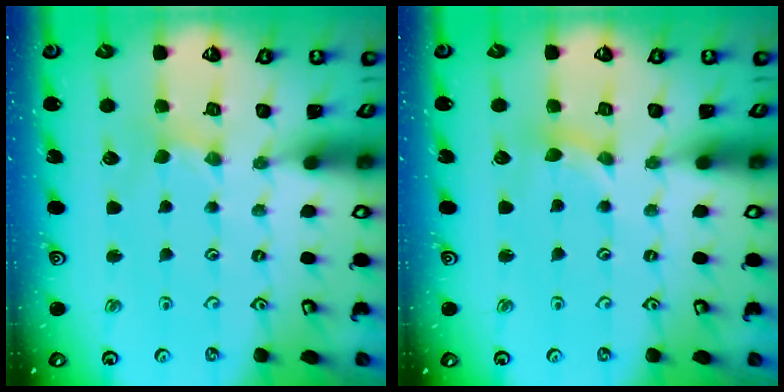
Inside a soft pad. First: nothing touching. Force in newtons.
{"total": 1.9, "press": 1.9, "slide": 0.4}